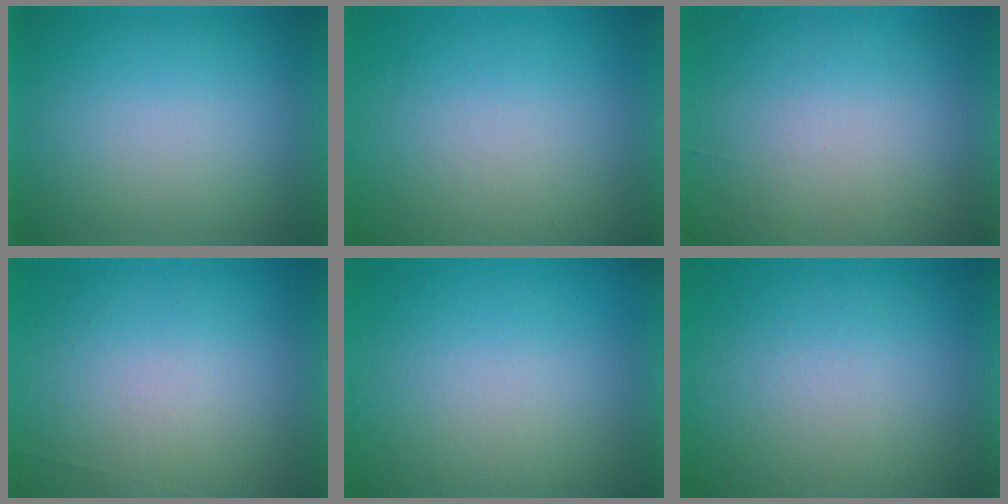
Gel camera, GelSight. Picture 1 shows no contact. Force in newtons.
{"total": 5.2}
{"total": 4.5}
{"total": 6.9}
{"total": 5.0}
{"total": 7.1}